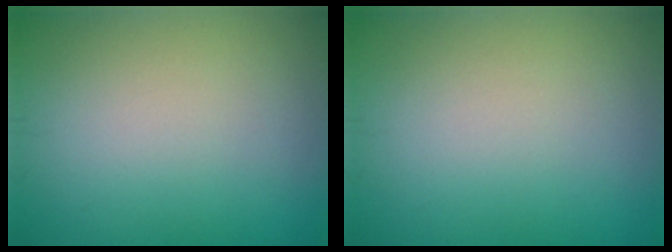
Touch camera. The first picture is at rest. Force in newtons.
{"total": 0.0}